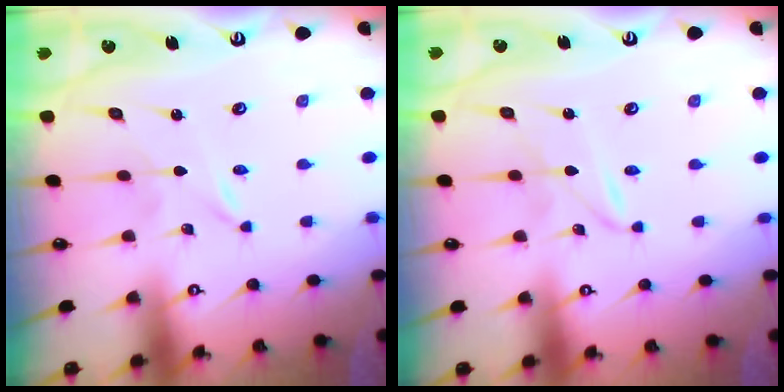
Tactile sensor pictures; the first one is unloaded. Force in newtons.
{"total": 2.3, "press": 2.3, "slide": 0.3}